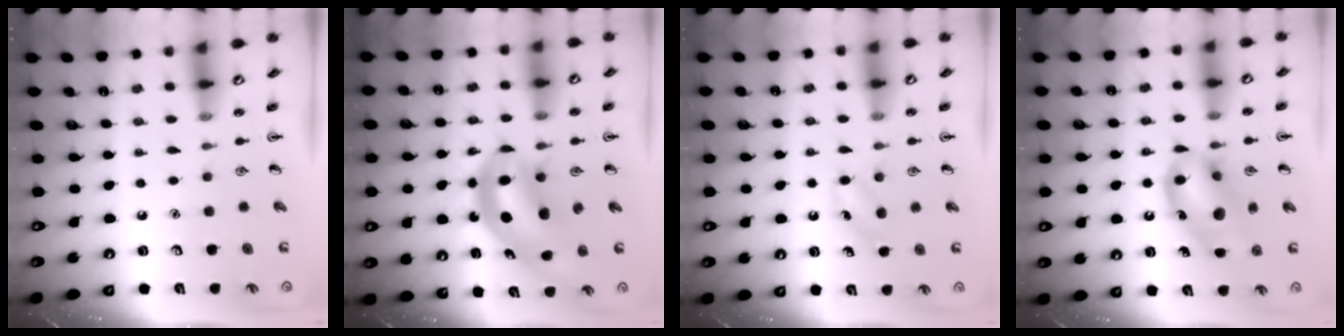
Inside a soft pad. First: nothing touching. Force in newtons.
{"total": 10.1, "press": 9.5, "slide": 3.4}
{"total": 5.1, "press": 4.9, "slide": 1.3}
{"total": 14.0, "press": 13.6, "slide": 3.0}